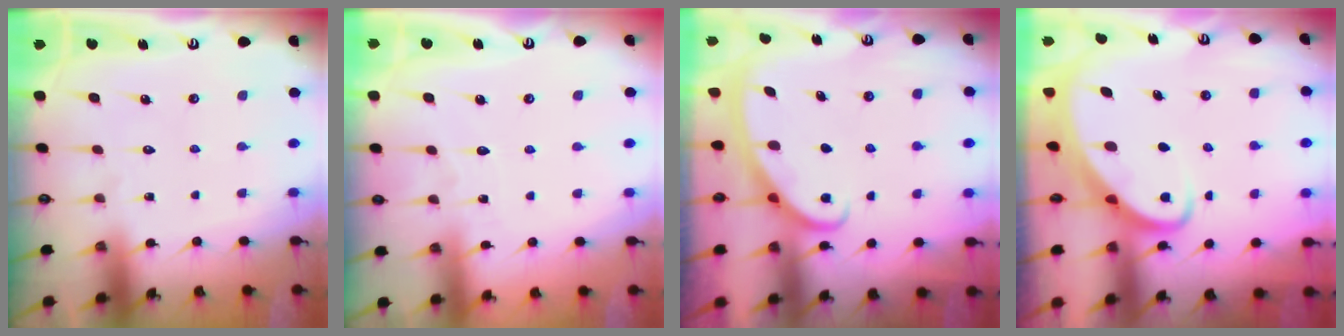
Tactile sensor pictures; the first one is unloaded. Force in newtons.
{"total": 2.1, "press": 2.1, "slide": 0.3}
{"total": 3.0, "press": 2.9, "slide": 0.4}
{"total": 3.3, "press": 3.2, "slide": 0.4}